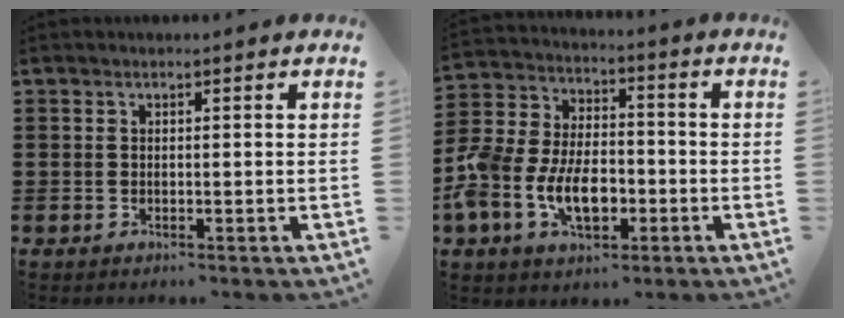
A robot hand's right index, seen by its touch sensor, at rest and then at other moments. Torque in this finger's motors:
{"motor_torque": [2.14, 0.00, 1.05, 0.21]}